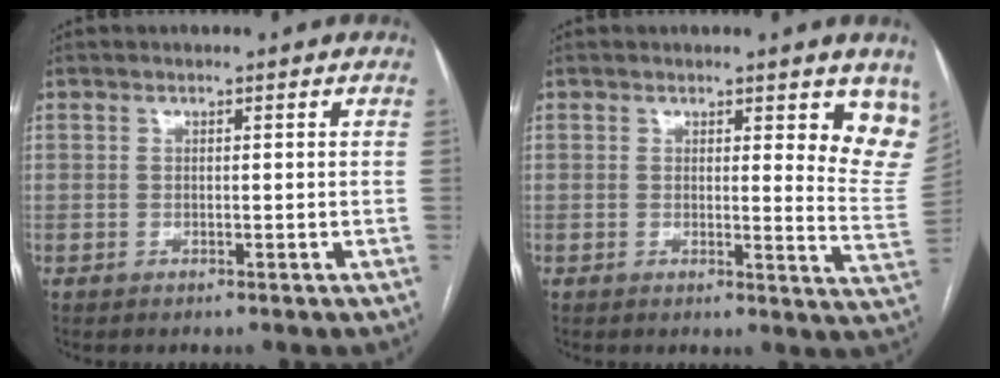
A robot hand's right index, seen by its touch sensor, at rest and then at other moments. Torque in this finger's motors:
{"motor_torque": [0.03, 0.18, 0.11, 0.01]}